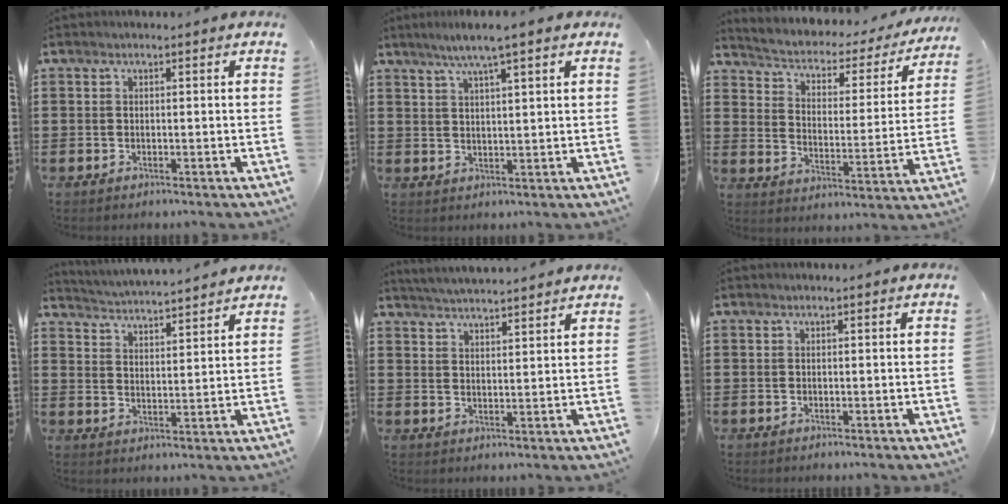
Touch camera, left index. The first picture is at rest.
{"total": 5.0, "force": [3.6, -0.1, 3.5], "torque": [-0.076, -0.003, 0.061]}
{"total": 2.3, "force": [1.4, 1.3, 1.3], "torque": [-0.040, -0.021, 0.011]}
{"total": 3.6, "force": [3.5, -0.6, -0.1], "torque": [-0.017, -0.030, 0.058]}
{"total": 3.6, "force": [3.6, -0.7, 0.2], "torque": [-0.016, -0.015, 0.064]}
{"total": 0.0}